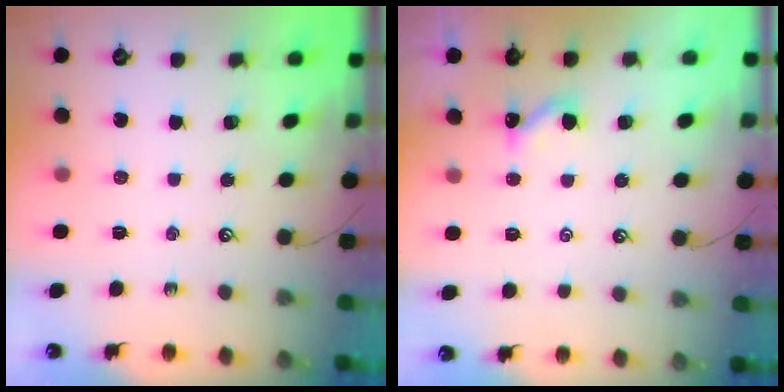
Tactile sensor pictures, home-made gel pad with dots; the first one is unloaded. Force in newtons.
{"total": 3.4, "press": 3.4, "slide": 0.2}